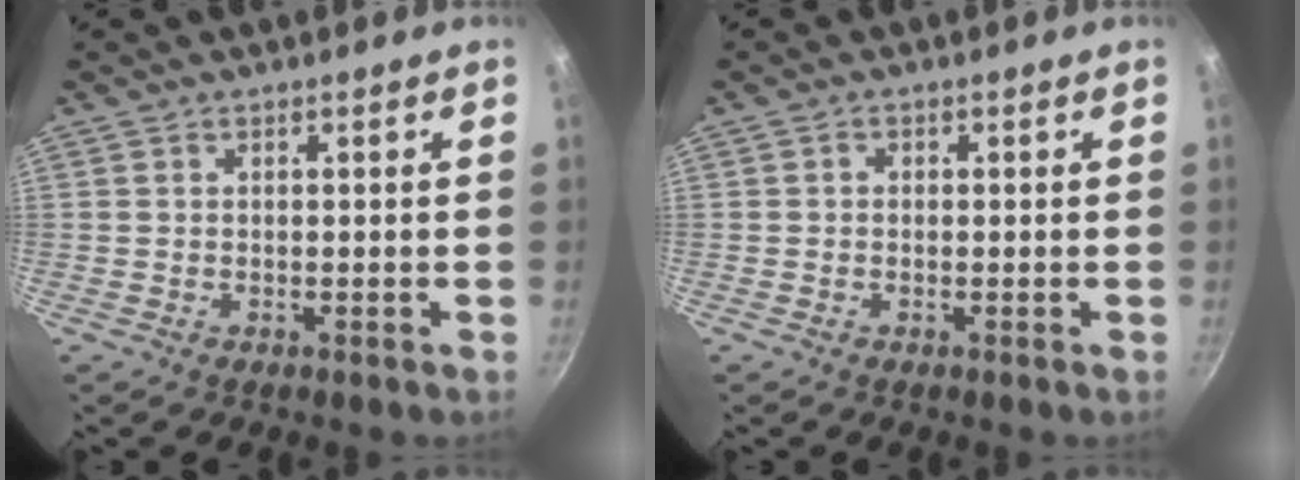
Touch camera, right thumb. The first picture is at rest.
{"total": 0.9, "force": [0.0, 0.8, 0.4], "torque": [-0.007, 0.005, -0.001]}